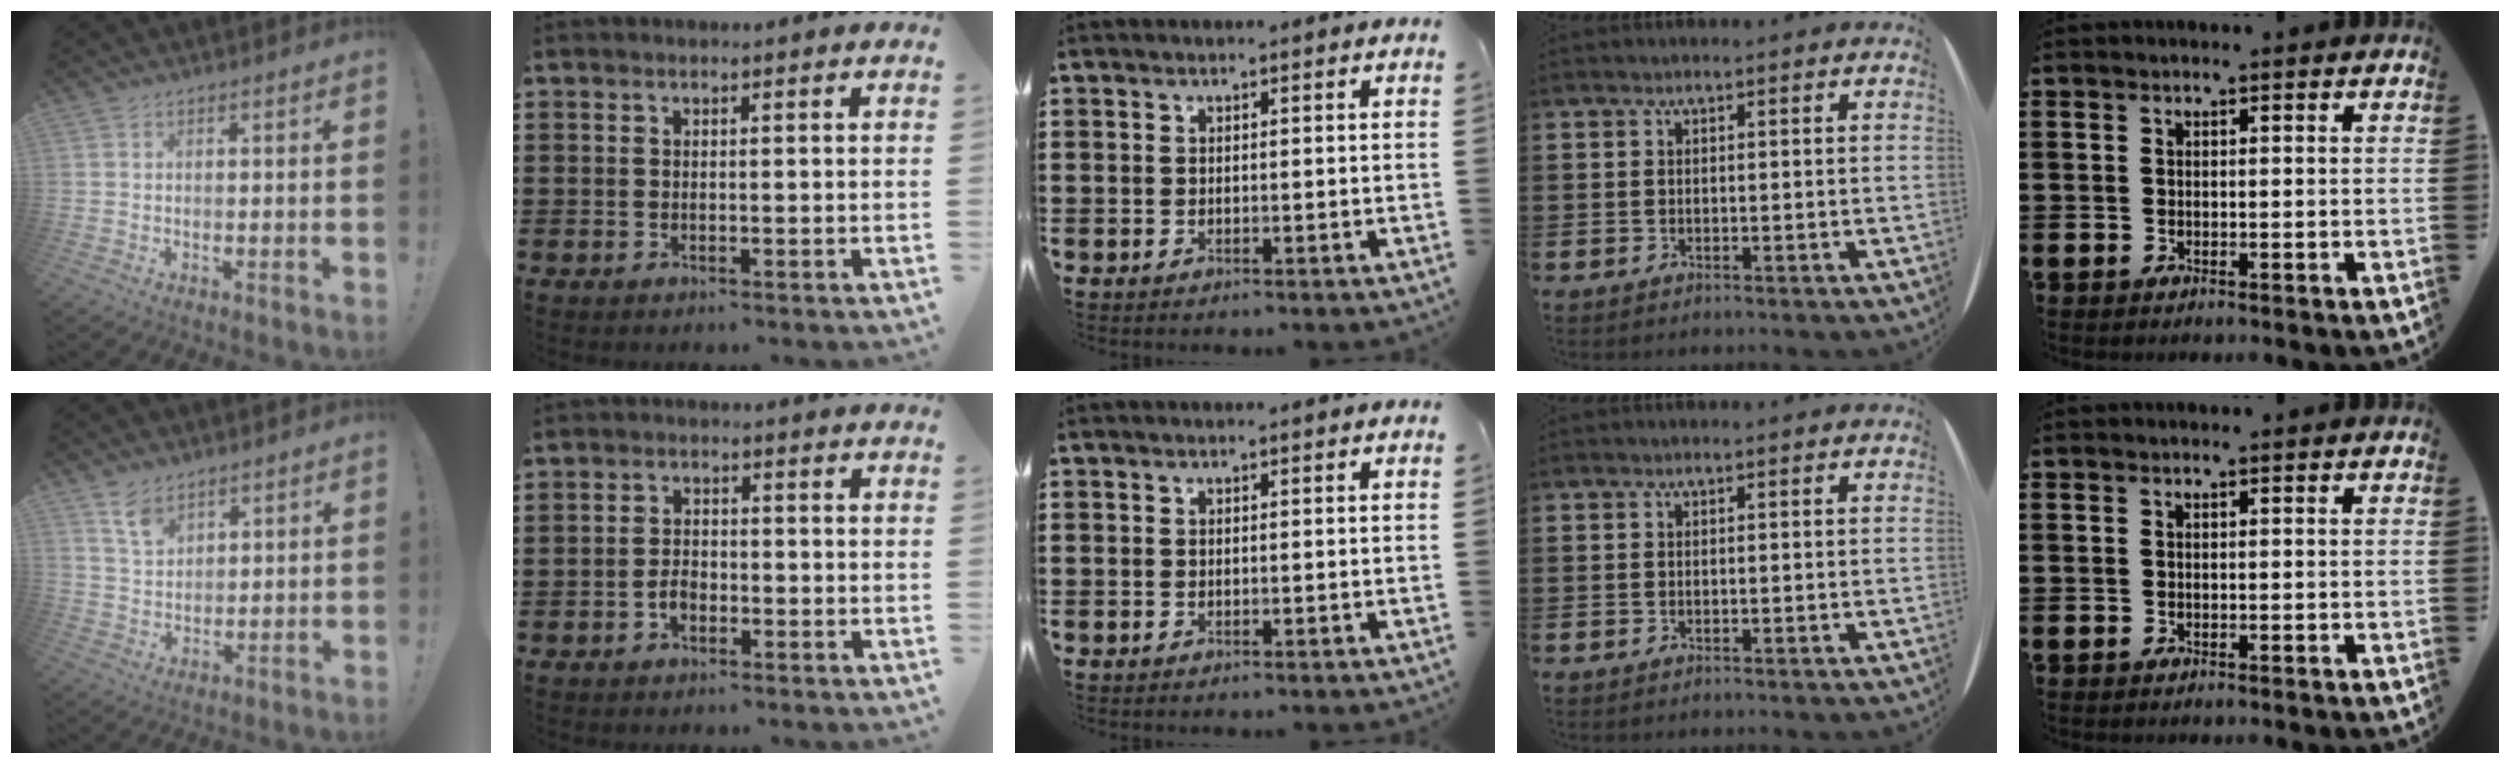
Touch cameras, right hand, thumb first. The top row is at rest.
{"thumb": {"total": 6.8, "force": [5.0, 3.7, 2.9], "torque": [-0.051, -0.028, 0.094]}, "index": {"total": 2.5, "force": [-1.2, 1.5, 1.5], "torque": [-0.031, 0.003, -0.025]}}